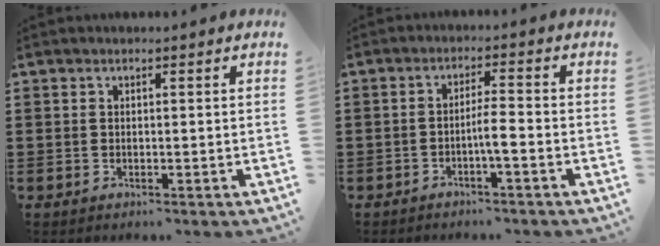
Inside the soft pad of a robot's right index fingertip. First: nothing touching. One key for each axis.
{"total": 3.5, "fx": -1.6, "fy": 0.0, "fz": 3.1, "tx": -0.056, "ty": -0.001, "tz": -0.030}